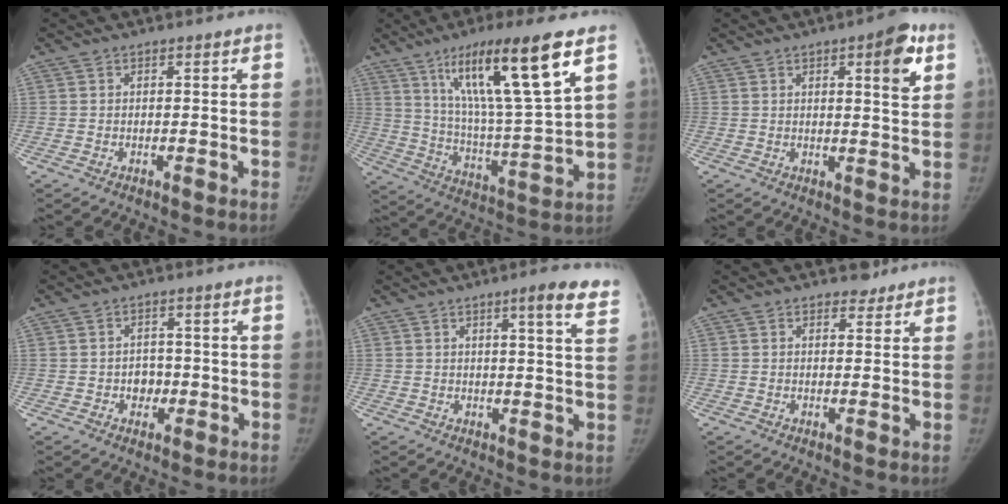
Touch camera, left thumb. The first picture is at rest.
{"total": 20.7, "force": [10.8, 2.4, 17.5], "torque": [-0.283, -0.049, 0.189]}
{"total": 7.3, "force": [3.3, 1.9, 6.2], "torque": [-0.070, -0.013, 0.039]}
{"total": 3.1, "force": [-0.6, 2.6, 1.4], "torque": [0.001, 0.007, -0.008]}
{"total": 8.1, "force": [5.5, 0.6, 5.9], "torque": [-0.062, -0.022, 0.058]}
{"total": 2.2, "force": [1.9, 1.0, 0.4], "torque": [0.006, -0.013, 0.024]}